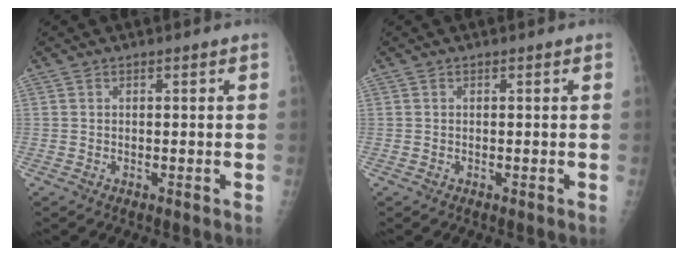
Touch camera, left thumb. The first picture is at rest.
{"total": 0.0}